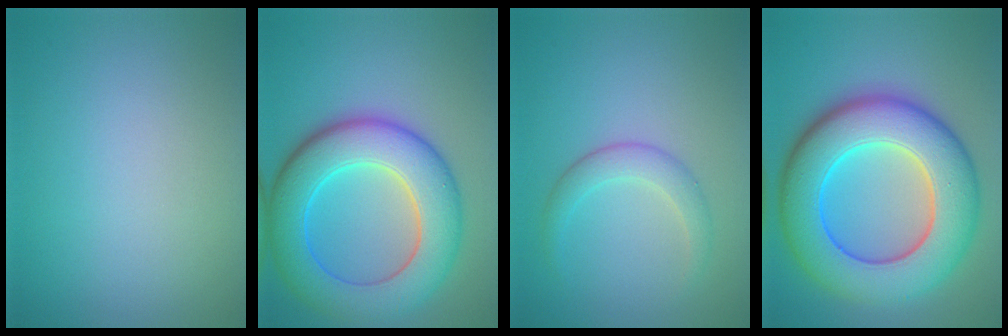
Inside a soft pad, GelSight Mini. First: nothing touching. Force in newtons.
{"total": 9.5, "press": 9.5, "slide": 0.6}
{"total": 2.3, "press": 2.3, "slide": 0.1}
{"total": 11.9, "press": 11.9, "slide": 0.1}